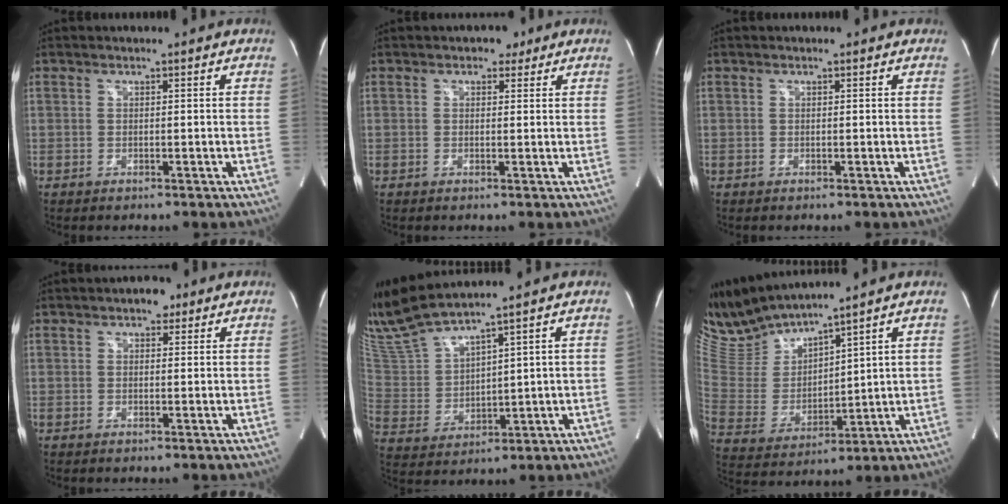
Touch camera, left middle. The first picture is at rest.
{"total": 2.0, "force": [1.3, 1.3, 0.8], "torque": [-0.011, 0.006, 0.013]}
{"total": 0.0}
{"total": 2.6, "force": [1.7, 1.4, 1.5], "torque": [-0.024, 0.010, 0.023]}
{"total": 10.3, "force": [9.4, -0.6, 4.2], "torque": [-0.103, -0.001, 0.204]}
{"total": 10.8, "force": [10.5, 0.1, 2.8], "torque": [-0.081, -0.003, 0.230]}